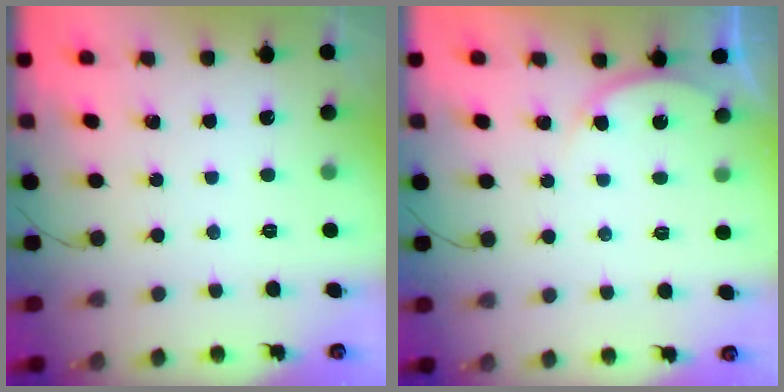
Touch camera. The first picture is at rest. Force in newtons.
{"total": 2.9, "press": 2.9, "slide": 0.5}